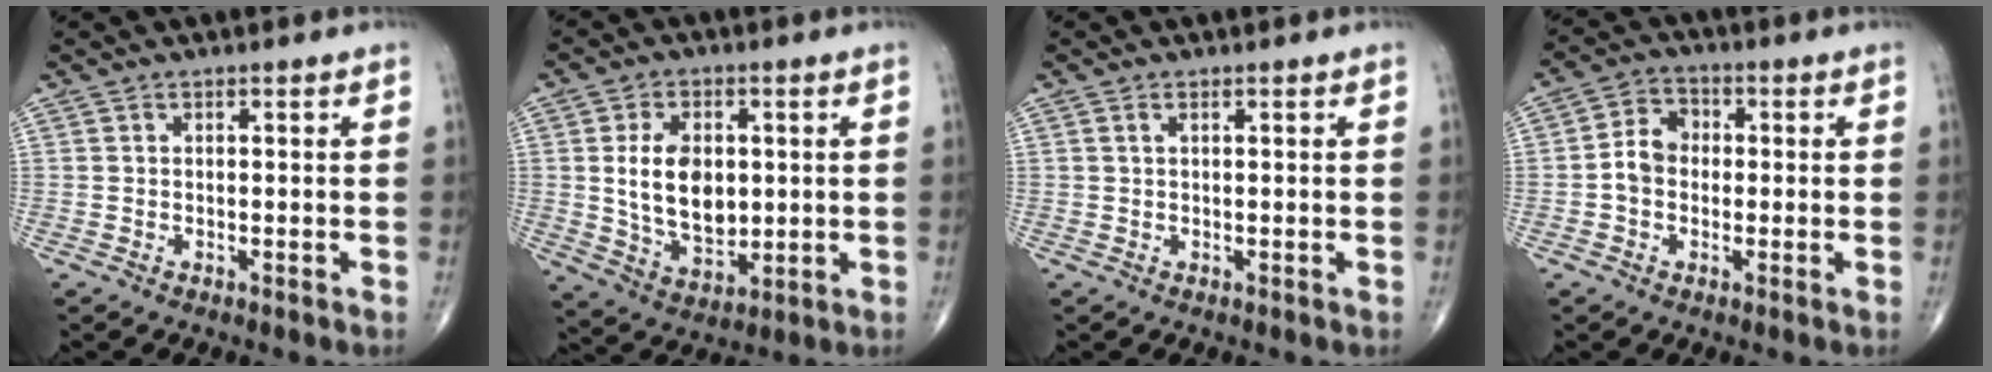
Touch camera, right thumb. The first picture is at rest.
{"total": 12.0, "force": [1.2, 7.8, 9.1], "torque": [-0.136, -0.017, 0.032]}
{"total": 0.8, "force": [0.4, 0.3, 0.6], "torque": [-0.016, 0.005, 0.008]}
{"total": 6.1, "force": [-0.6, 4.9, 3.6], "torque": [-0.051, 0.022, -0.022]}